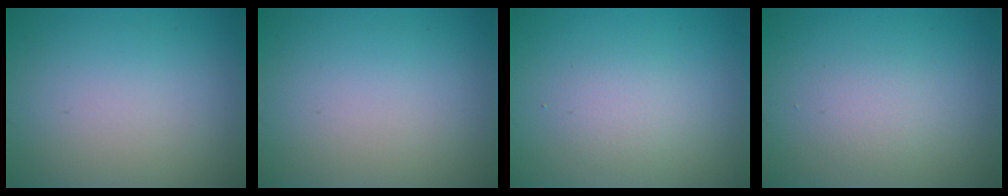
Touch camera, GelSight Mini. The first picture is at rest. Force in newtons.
{"total": 0.0}
{"total": 1.8, "press": 1.8, "slide": 0.1}
{"total": 1.7, "press": 1.7, "slide": 0.1}